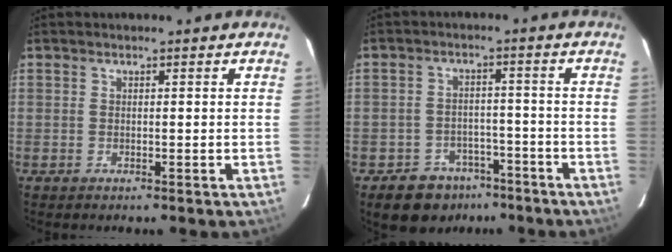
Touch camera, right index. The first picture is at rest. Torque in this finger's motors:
{"motor_torque": [0.31, -0.36, -0.04, -0.08]}